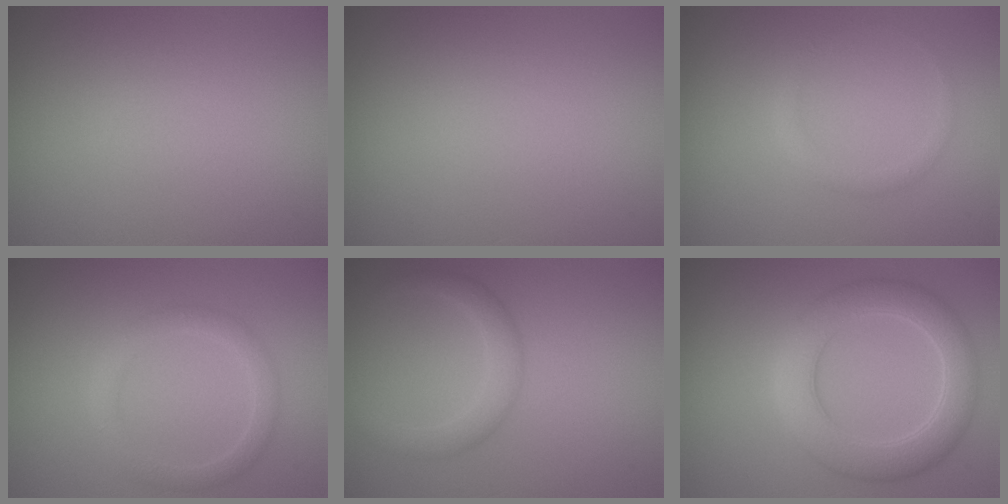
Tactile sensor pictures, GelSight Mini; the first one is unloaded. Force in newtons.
{"total": 0.0}
{"total": 1.0, "press": 1.0, "slide": 0.1}
{"total": 2.3, "press": 2.3, "slide": 0.1}
{"total": 2.4, "press": 2.4, "slide": 0.1}
{"total": 5.4, "press": 5.3, "slide": 0.3}